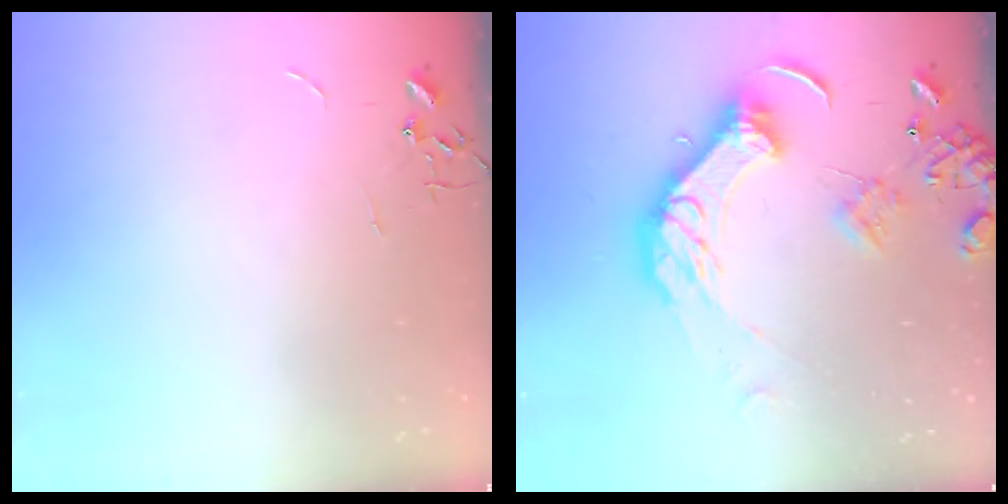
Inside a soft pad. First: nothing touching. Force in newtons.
{"total": 16.1, "press": 15.9, "slide": 2.8}